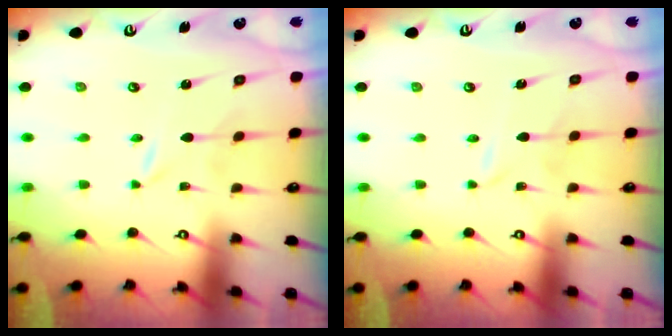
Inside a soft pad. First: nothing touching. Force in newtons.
{"total": 0.9, "press": 0.9, "slide": 0.2}